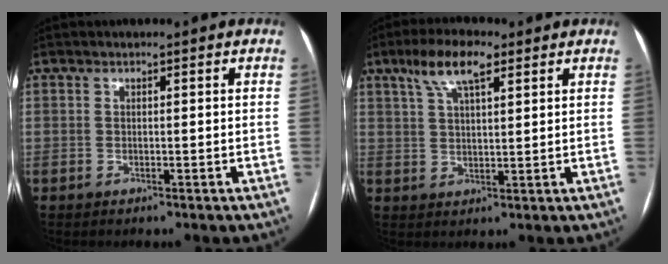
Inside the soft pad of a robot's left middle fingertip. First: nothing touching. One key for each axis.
{"total": 7.1, "fx": 4.2, "fy": 1.9, "fz": 5.4, "tx": -0.111, "ty": 0.019, "tz": 0.078}